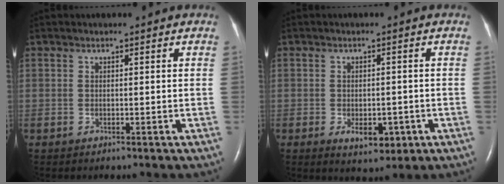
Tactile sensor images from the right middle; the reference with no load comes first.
{"total": 4.6, "force": [-1.8, 2.5, 3.4], "torque": [-0.045, -0.001, -0.013]}